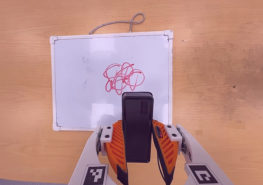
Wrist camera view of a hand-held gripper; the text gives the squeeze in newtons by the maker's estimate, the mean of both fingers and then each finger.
{"total": 3.6, "left": 2.3, "right": 4.9}